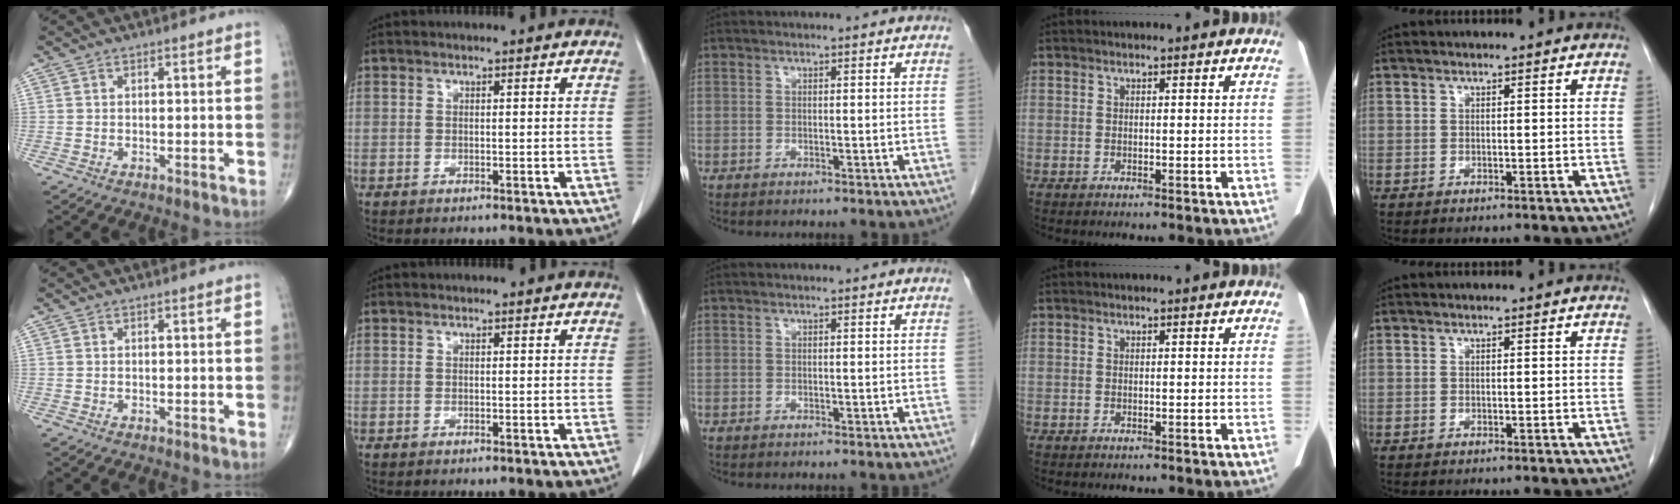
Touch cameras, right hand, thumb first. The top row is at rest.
{}